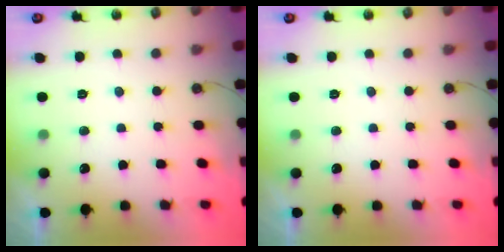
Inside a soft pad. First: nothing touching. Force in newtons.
{"total": 0.0}